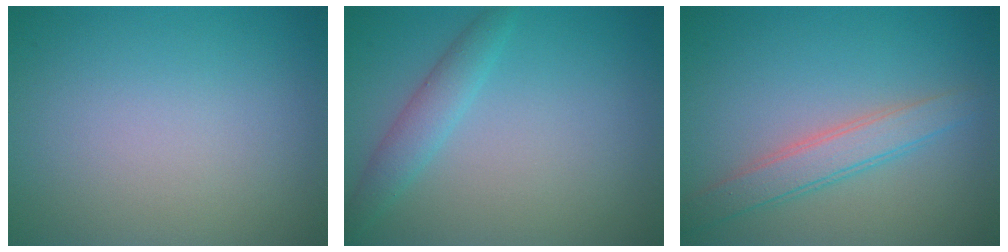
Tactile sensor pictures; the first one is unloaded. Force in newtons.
{"total": 2.3, "press": 2.3, "slide": 0.1}
{"total": 2.9, "press": 2.9, "slide": 0.1}